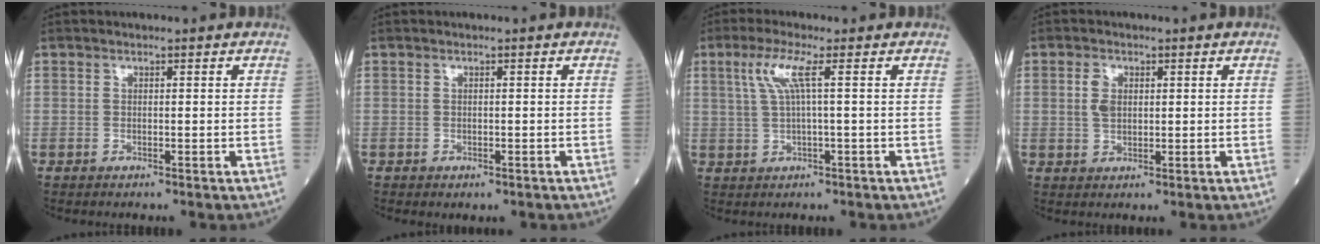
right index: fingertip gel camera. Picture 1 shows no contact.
{"total": 0.7, "force": [-0.4, 0.5, 0.4], "torque": [-0.006, 0.000, -0.002]}
{"total": 4.5, "force": [1.4, -0.3, 4.2], "torque": [-0.095, 0.013, 0.032]}
{"total": 2.9, "force": [0.7, 1.8, 2.2], "torque": [-0.046, 0.004, 0.014]}